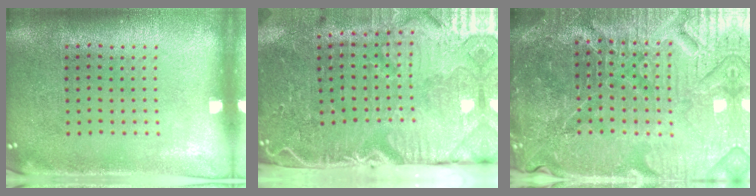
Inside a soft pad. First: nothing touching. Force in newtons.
{"total": 5.3, "press": 4.3, "slide": 3.1}
{"total": 6.2, "press": 5.7, "slide": 2.5}